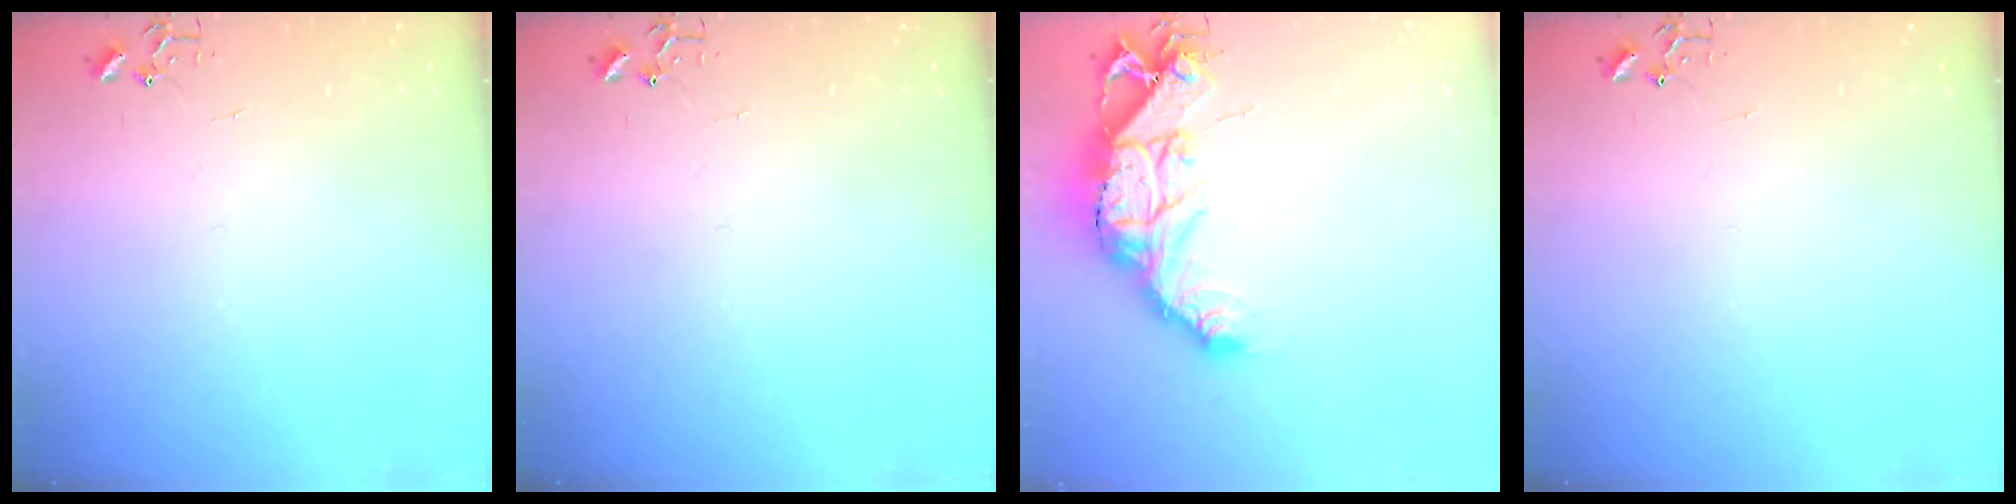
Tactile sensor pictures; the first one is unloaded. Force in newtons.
{"total": 0.0}
{"total": 16.7, "press": 16.6, "slide": 1.4}
{"total": 0.0}